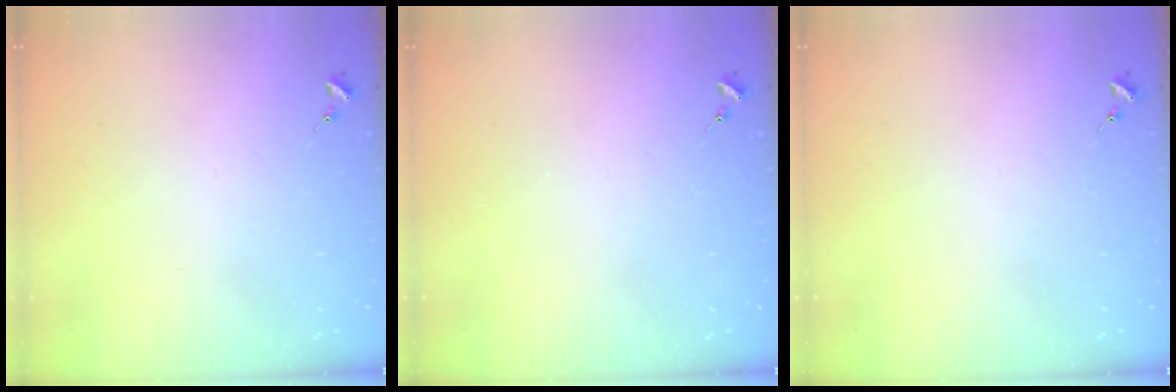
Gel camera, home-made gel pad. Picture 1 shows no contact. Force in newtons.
{"total": 0.0}
{"total": 0.0}